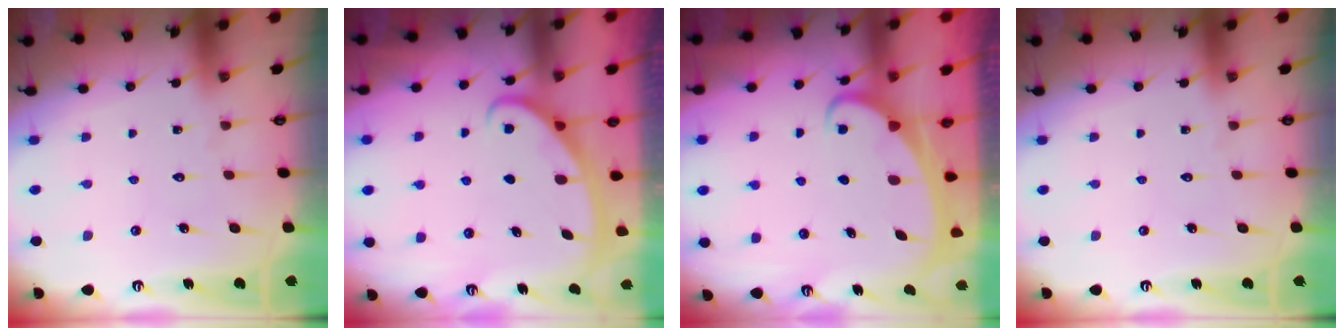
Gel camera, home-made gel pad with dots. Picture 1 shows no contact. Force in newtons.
{"total": 2.7, "press": 2.7, "slide": 0.3}
{"total": 2.2, "press": 2.1, "slide": 0.2}
{"total": 0.0}